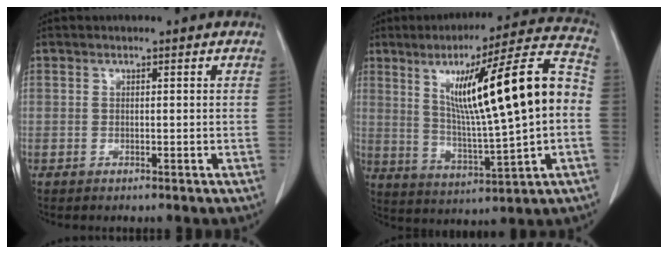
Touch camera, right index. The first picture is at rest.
{"total": 19.9, "force": [2.2, 1.5, 19.7], "torque": [-0.306, 0.023, 0.035]}